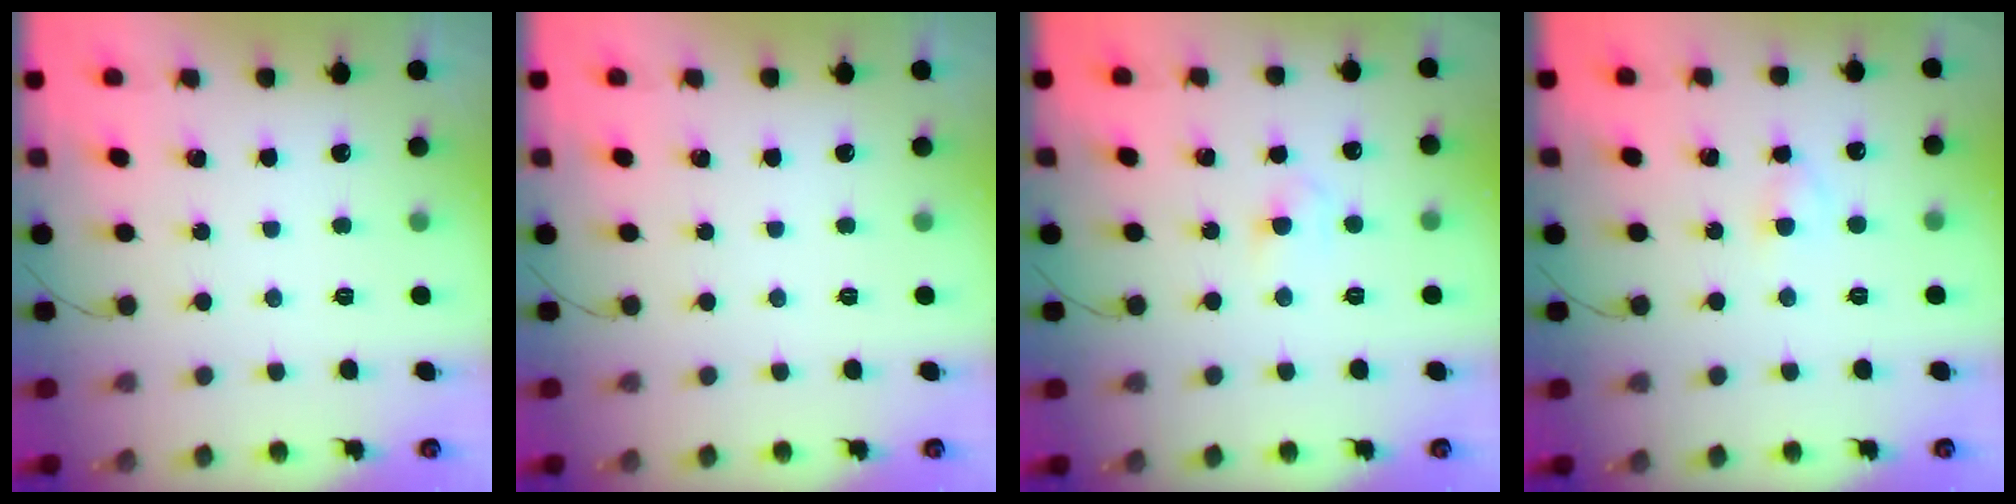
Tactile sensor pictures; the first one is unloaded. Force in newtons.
{"total": 0.0}
{"total": 3.3, "press": 3.1, "slide": 1.1}
{"total": 2.4, "press": 2.3, "slide": 0.9}